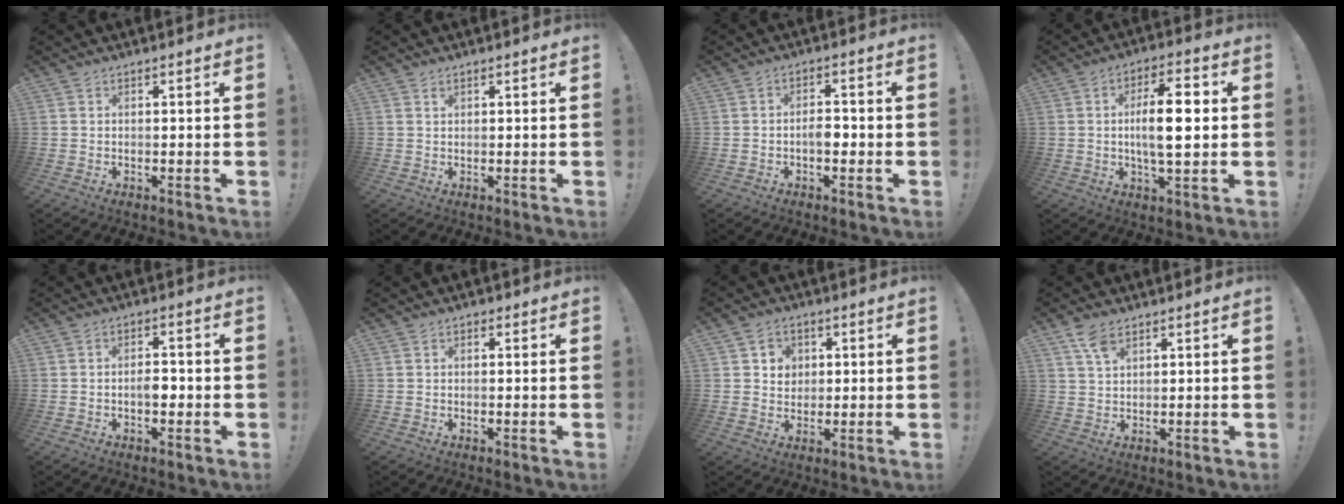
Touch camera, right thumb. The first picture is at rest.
{"total": 0.8, "force": [0.6, 0.5, 0.2], "torque": [-0.002, -0.001, 0.011]}
{"total": 4.3, "force": [-1.5, 2.4, 3.2], "torque": [-0.051, 0.012, -0.026]}
{"total": 12.4, "force": [0.5, 4.0, 11.7], "torque": [-0.207, 0.000, -0.002]}
{"total": 4.0, "force": [-1.3, 2.3, 3.1], "torque": [-0.048, 0.012, -0.022]}
{"total": 0.7, "force": [0.2, 0.6, 0.4], "torque": [-0.006, 0.002, 0.003]}
{"total": 5.5, "force": [1.9, 5.0, 1.2], "torque": [-0.017, -0.010, 0.036]}
{"total": 5.1, "force": [3.3, 2.4, 3.0], "torque": [-0.055, -0.014, 0.060]}